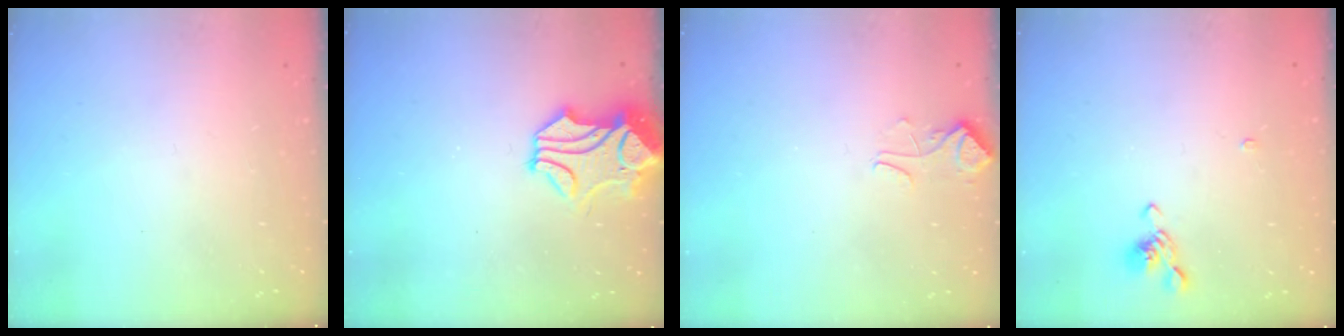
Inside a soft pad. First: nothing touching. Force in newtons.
{"total": 1.5, "press": 0.8, "slide": 1.3}
{"total": 3.5, "press": 3.4, "slide": 0.7}
{"total": 2.5, "press": 2.4, "slide": 0.7}